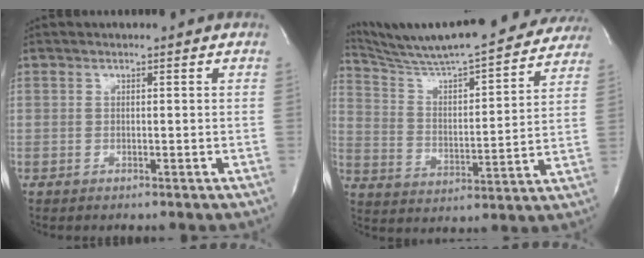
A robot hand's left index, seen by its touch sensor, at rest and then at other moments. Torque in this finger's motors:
{"motor_torque": [0.59, -0.55, 0.06, 0.09]}